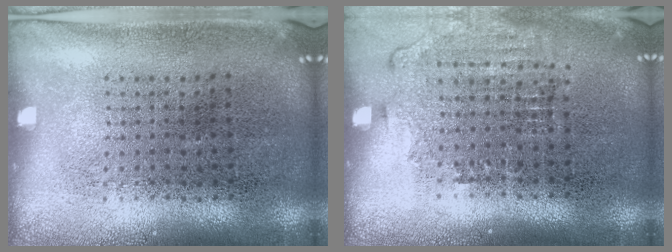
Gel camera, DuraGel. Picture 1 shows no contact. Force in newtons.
{"total": 1.4, "press": 1.2, "slide": 0.6}